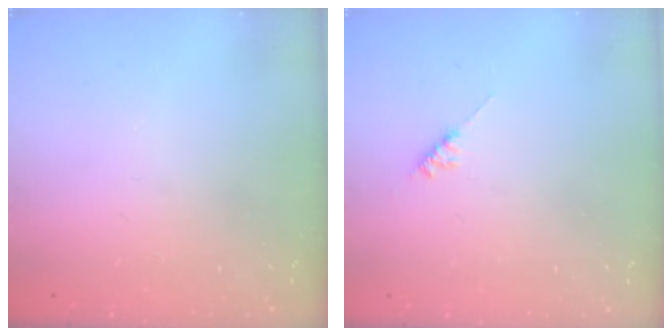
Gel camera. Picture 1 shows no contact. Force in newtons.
{"total": 4.9, "press": 4.8, "slide": 0.8}